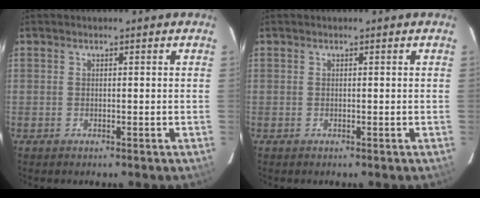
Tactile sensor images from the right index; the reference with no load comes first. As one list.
[{"total": 0.0}]